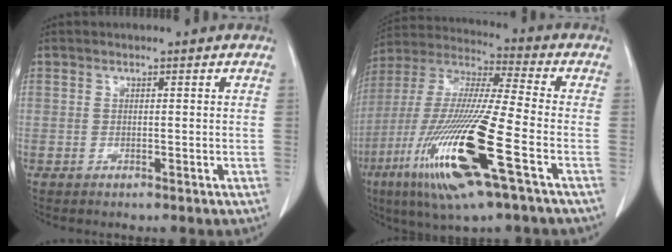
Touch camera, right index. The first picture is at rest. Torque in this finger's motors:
{"motor_torque": [2.14, 0.00, 0.78, 0.21]}